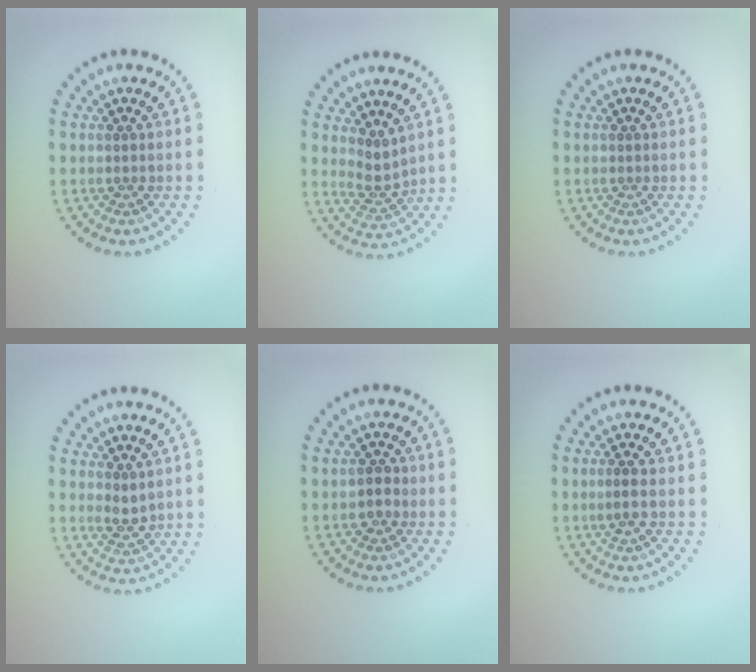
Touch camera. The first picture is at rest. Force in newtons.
{"total": 2.2, "press": 1.6, "slide": 1.6}
{"total": 0.0}
{"total": 1.5, "press": 1.3, "slide": 0.6}
{"total": 1.4, "press": 1.3, "slide": 0.6}
{"total": 1.1, "press": 1.0, "slide": 0.5}